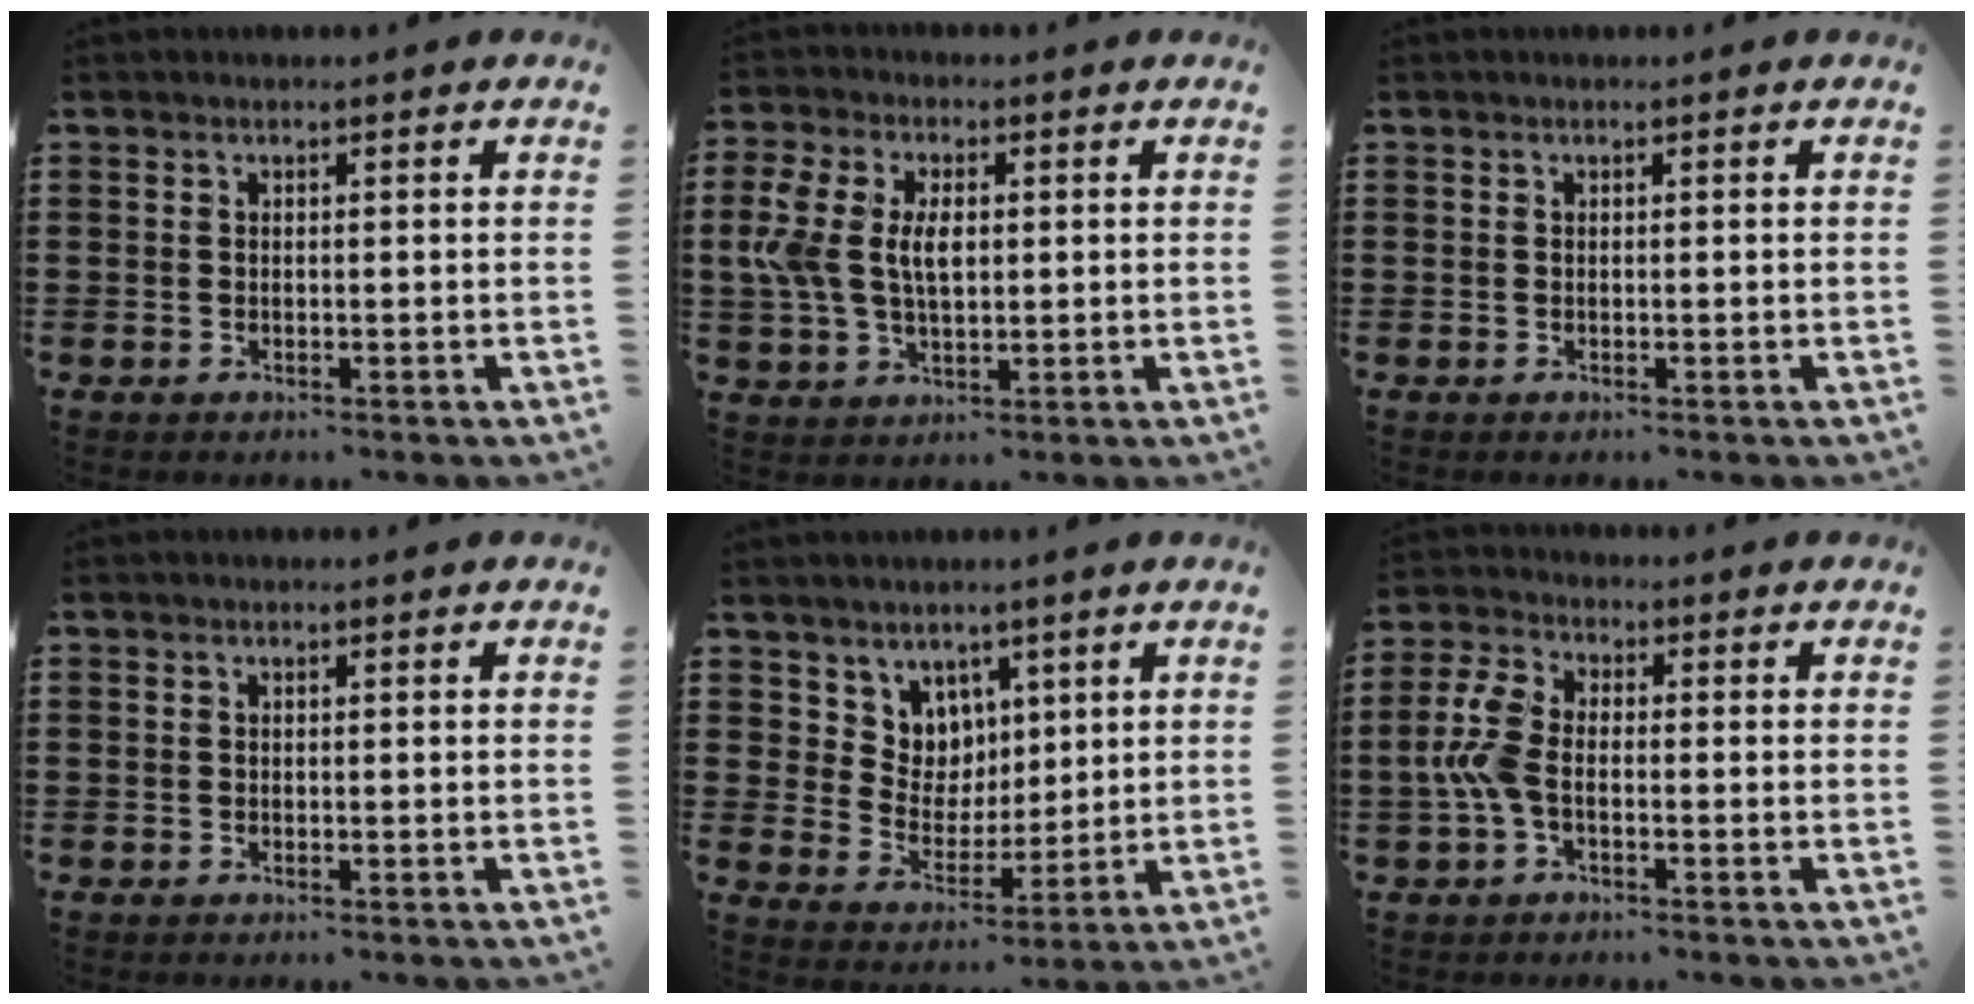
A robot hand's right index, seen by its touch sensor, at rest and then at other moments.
{"total": 7.4, "force": [0.7, 4.1, 6.1], "torque": [-0.151, 0.003, 0.004]}
{"total": 0.0}
{"total": 0.0}
{"total": 6.2, "force": [4.1, 4.6, -0.2], "torque": [-0.034, -0.012, 0.079]}
{"total": 6.3, "force": [-1.1, 3.4, 5.2], "torque": [-0.135, -0.003, -0.029]}